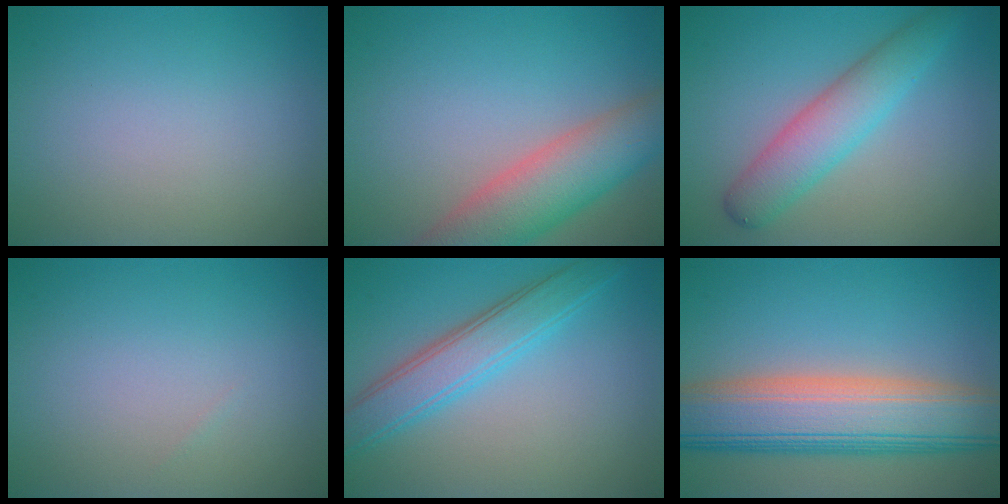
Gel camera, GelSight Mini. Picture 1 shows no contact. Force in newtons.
{"total": 7.1, "press": 7.0, "slide": 0.7}
{"total": 4.8, "press": 4.8, "slide": 0.1}
{"total": 0.0}
{"total": 4.5, "press": 4.5, "slide": 0.1}
{"total": 10.7, "press": 10.7, "slide": 0.4}